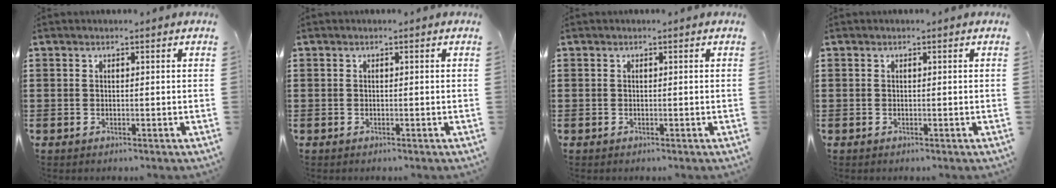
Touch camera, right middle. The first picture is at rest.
{"total": 0.0}
{"total": 0.0}
{"total": 0.0}